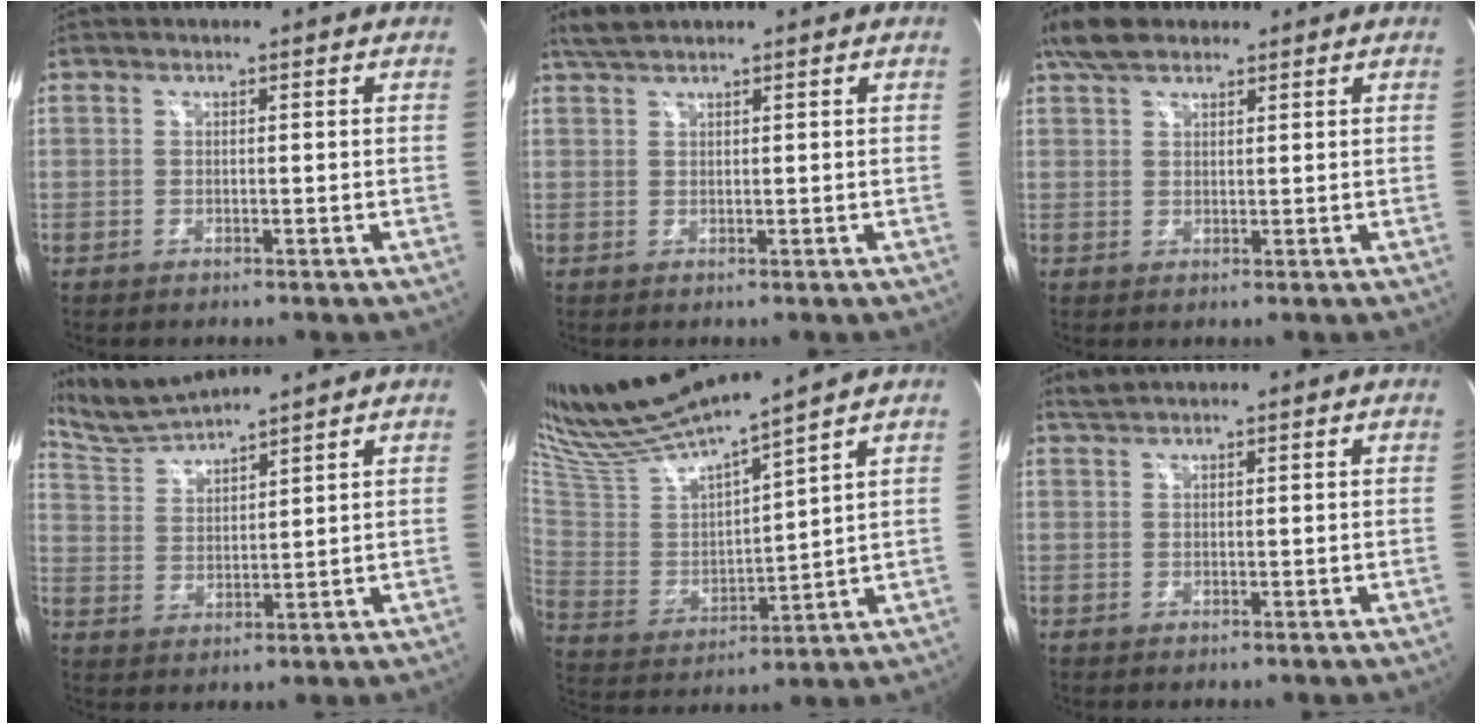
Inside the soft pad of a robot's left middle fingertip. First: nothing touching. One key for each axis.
{"total": 2.4, "fx": 2.1, "fy": 0.2, "fz": 1.0, "tx": -0.026, "ty": 0.013, "tz": 0.045}
{"total": 5.0, "fx": 3.8, "fy": 2.2, "fz": 2.4, "tx": -0.056, "ty": 0.022, "tz": 0.076}
{"total": 6.8, "fx": 6.6, "fy": -1.3, "fz": 0.4, "tx": -0.028, "ty": 0.006, "tz": 0.146}
{"total": 16.1, "fx": 14.4, "fy": -0.7, "fz": 7.1, "tx": -0.143, "ty": -0.013, "tz": 0.285}
{"total": 1.2, "fx": 1.2, "fy": -0.2, "fz": 0.1, "tx": -0.008, "ty": 0.010, "tz": 0.030}